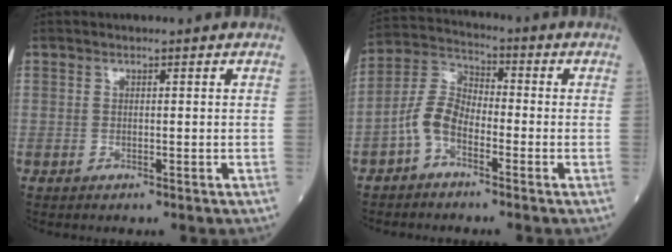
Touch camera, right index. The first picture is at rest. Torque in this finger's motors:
{"motor_torque": [0.19, -0.15, 0.36, 0.11]}